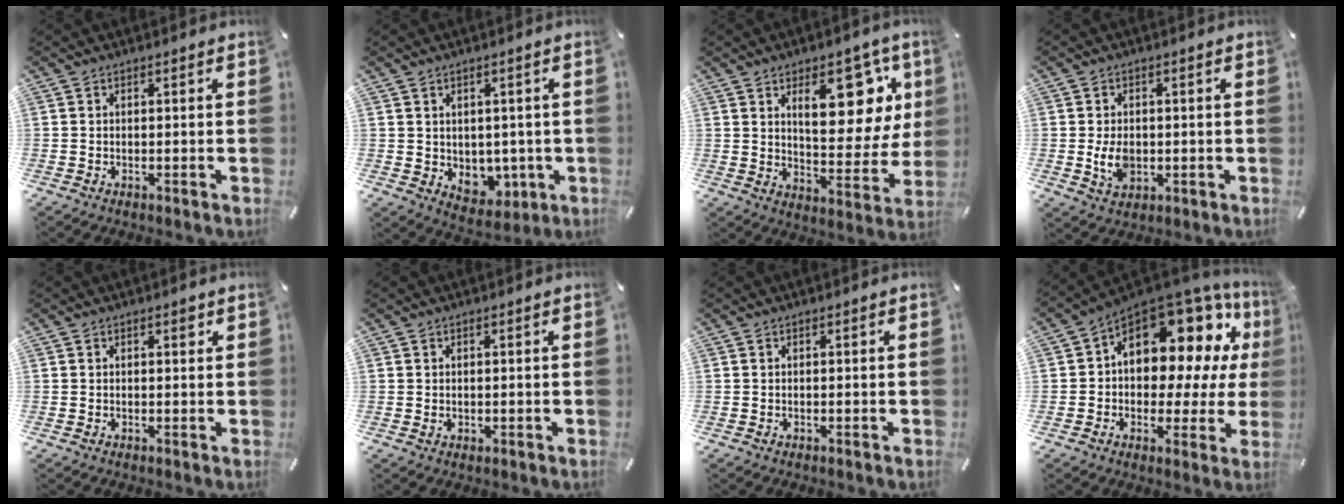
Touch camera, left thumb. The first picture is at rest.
{"total": 5.5, "force": [1.6, 5.1, 1.2], "torque": [0.005, -0.021, 0.033]}
{"total": 17.7, "force": [8.6, 9.3, 12.3], "torque": [-0.157, -0.046, 0.142]}
{"total": 5.7, "force": [-0.5, 4.1, 3.9], "torque": [-0.088, -0.006, -0.014]}
{"total": 1.3, "force": [0.7, 0.6, 0.9], "torque": [-0.012, 0.000, 0.009]}
{"total": 0.6, "force": [0.2, 0.5, 0.2], "torque": [0.003, -0.001, 0.002]}
{"total": 0.0}
{"total": 14.9, "force": [7.3, 9.3, 9.0], "torque": [-0.125, -0.069, 0.124]}